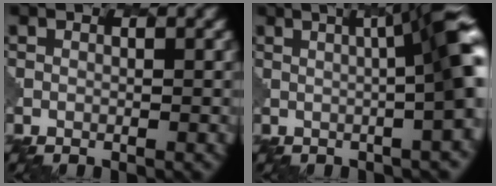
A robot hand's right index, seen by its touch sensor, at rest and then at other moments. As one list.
[{"total": 8.0, "force": [0.7, 1.4, 7.9], "torque": [-0.074, 0.023, 0.007]}]